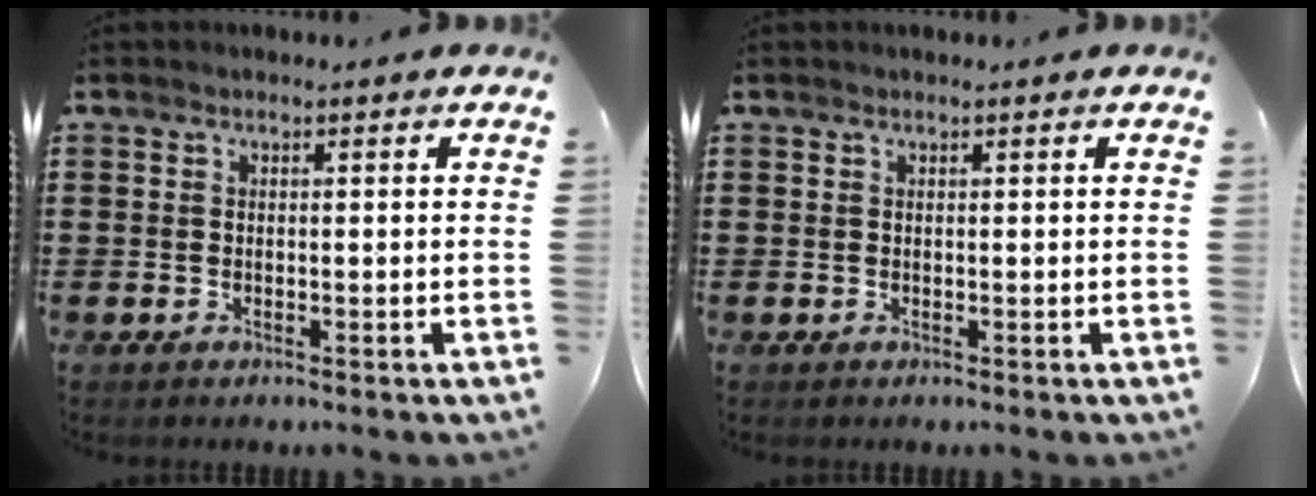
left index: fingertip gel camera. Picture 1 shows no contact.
{"total": 0.0}